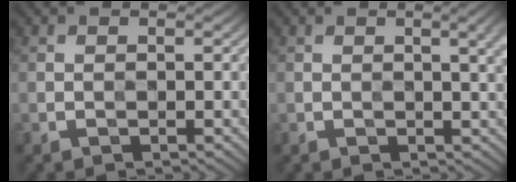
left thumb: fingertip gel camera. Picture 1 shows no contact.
{"total": 3.2, "force": [1.1, 0.7, 2.9], "torque": [-0.040, 0.004, 0.017]}